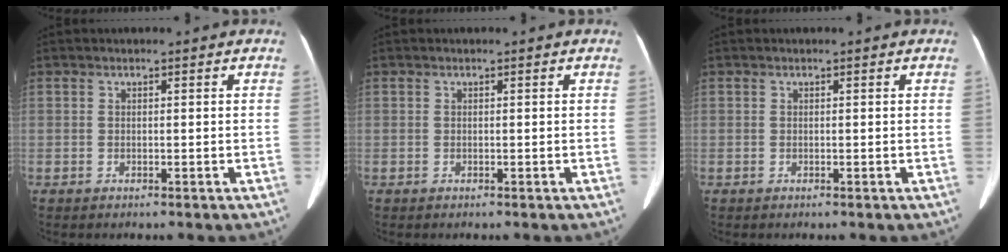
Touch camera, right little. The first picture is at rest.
{"total": 0.0}
{"total": 0.0}